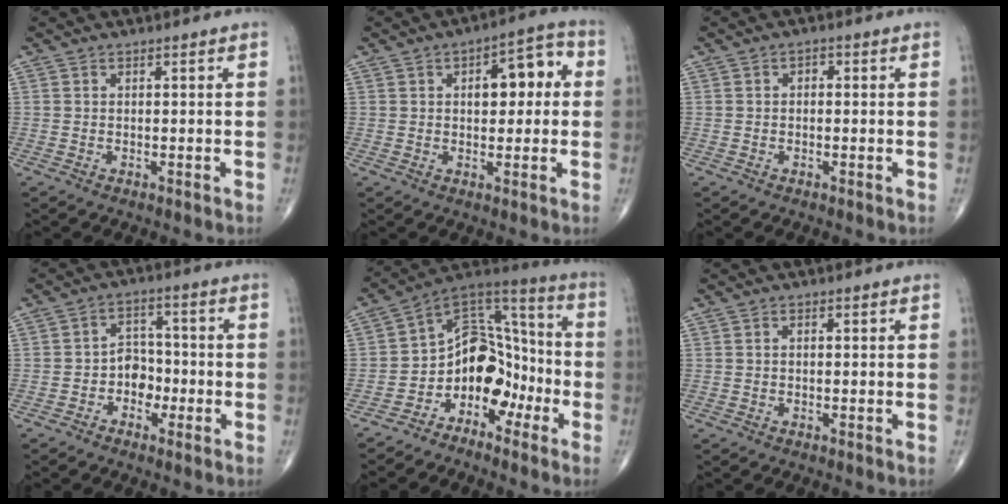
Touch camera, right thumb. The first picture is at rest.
{"total": 9.3, "force": [1.7, 5.0, 7.7], "torque": [-0.077, 0.026, 0.018]}
{"total": 1.3, "force": [0.2, 0.9, 1.0], "torque": [-0.010, 0.005, -0.002]}
{"total": 5.6, "force": [-1.8, 4.4, 3.0], "torque": [-0.013, 0.022, -0.042]}
{"total": 12.4, "force": [-5.5, 9.0, 6.6], "torque": [-0.048, 0.103, -0.106]}
{"total": 0.7, "force": [0.1, 0.4, 0.6], "torque": [-0.013, 0.002, 0.002]}